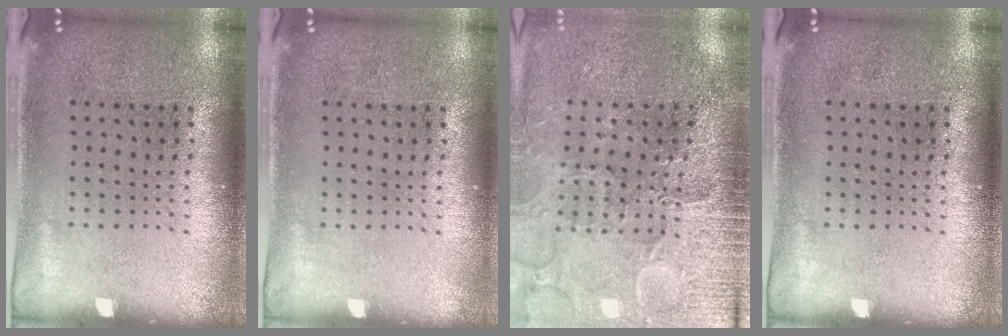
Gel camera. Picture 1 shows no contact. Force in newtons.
{"total": 0.0}
{"total": 3.3, "press": 3.3, "slide": 0.4}
{"total": 0.0}